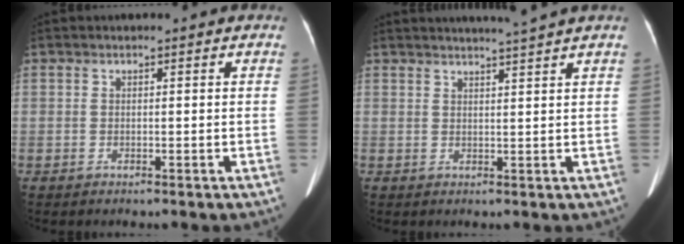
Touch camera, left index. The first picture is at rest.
{"total": 4.7, "force": [4.1, -1.6, 1.7], "torque": [-0.022, -0.003, 0.053]}